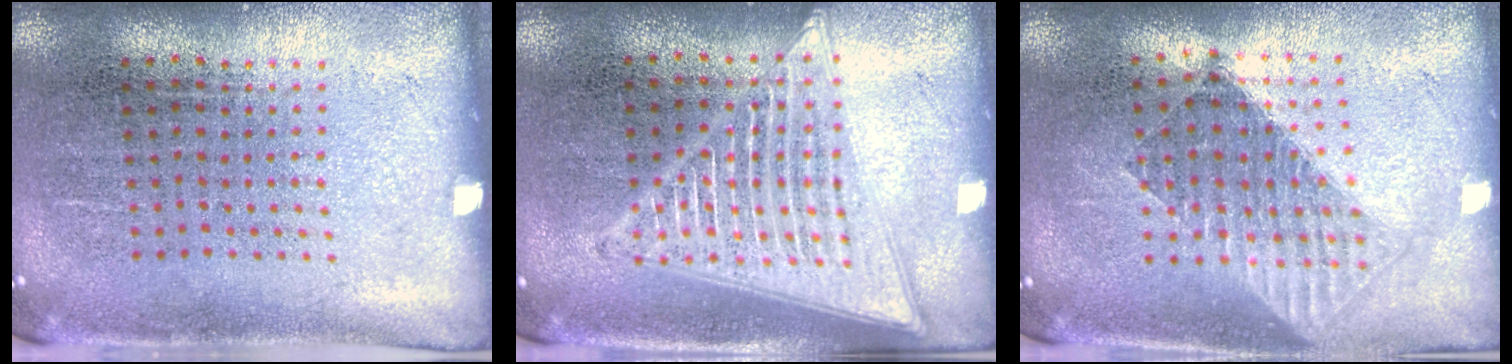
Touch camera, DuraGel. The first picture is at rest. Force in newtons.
{"total": 2.9, "press": 2.8, "slide": 0.4}
{"total": 1.5, "press": 1.3, "slide": 0.8}